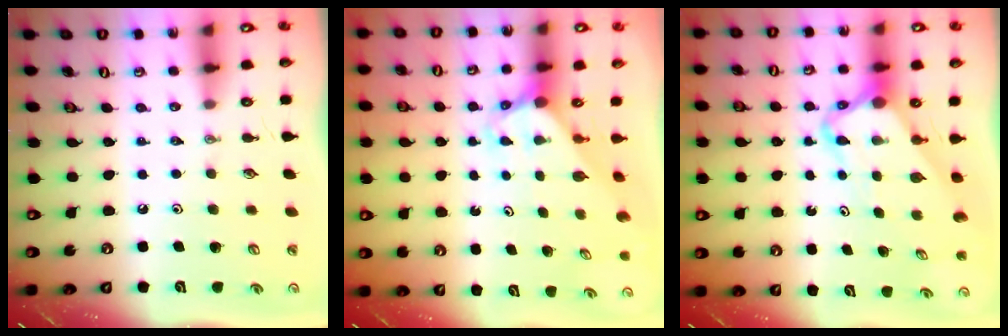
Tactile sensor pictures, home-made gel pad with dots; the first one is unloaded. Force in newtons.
{"total": 3.1, "press": 3.1, "slide": 0.2}
{"total": 5.3, "press": 5.2, "slide": 0.5}